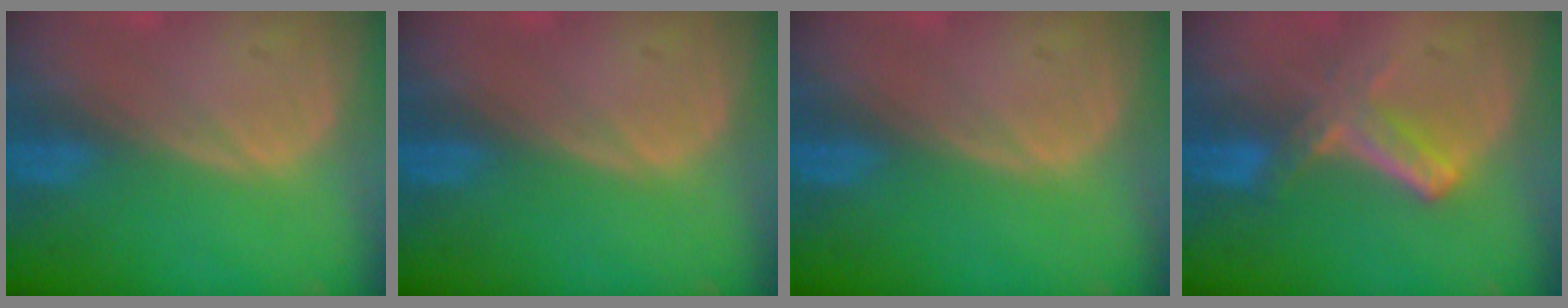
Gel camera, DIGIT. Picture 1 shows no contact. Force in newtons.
{"total": 0.0}
{"total": 0.0}
{"total": 5.8, "press": 5.2, "slide": 2.5}